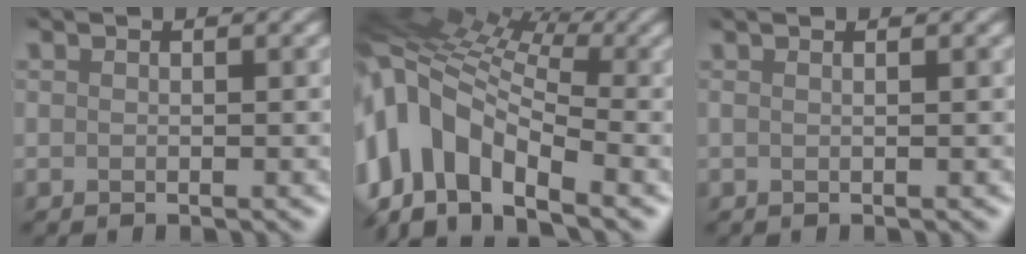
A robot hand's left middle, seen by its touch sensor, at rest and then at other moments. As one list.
[{"total": 11.0, "force": [-3.7, 6.6, 8.0], "torque": [-0.192, 0.018, -0.055]}, {"total": 1.5, "force": [0.8, 0.8, 1.1], "torque": [-0.002, 0.016, -0.007]}]